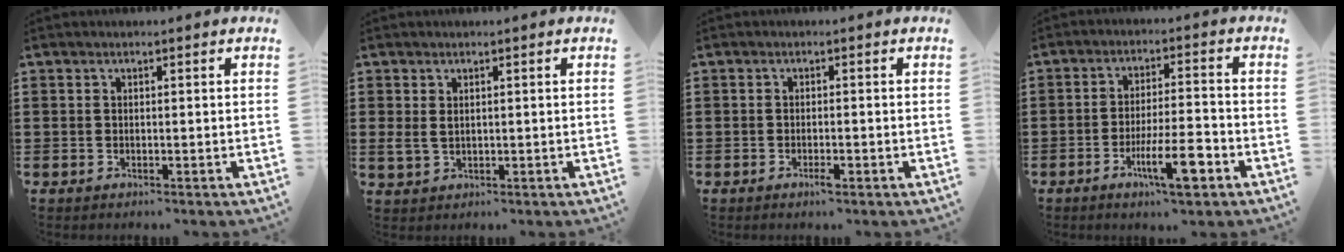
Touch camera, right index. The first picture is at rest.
{"total": 1.7, "force": [0.6, 1.2, 1.1], "torque": [-0.033, 0.003, 0.009]}
{"total": 1.7, "force": [-0.9, 0.3, 1.4], "torque": [-0.026, -0.002, -0.016]}
{"total": 9.3, "force": [-4.1, 2.2, 8.0], "torque": [-0.146, -0.001, -0.072]}